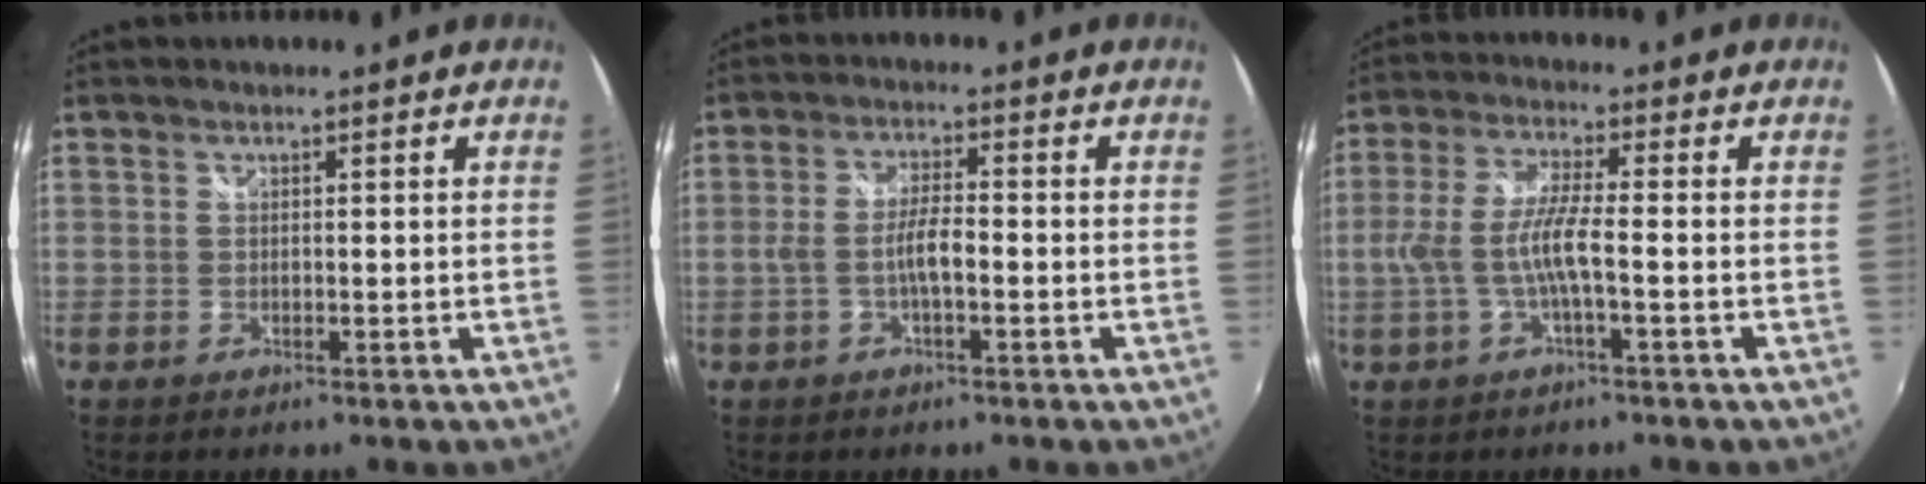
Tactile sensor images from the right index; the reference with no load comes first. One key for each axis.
{"total": 4.5, "fx": -1.4, "fy": 0.8, "fz": 4.2, "tx": -0.087, "ty": 0.006, "tz": -0.025}
{"total": 7.5, "fx": -1.8, "fy": 0.7, "fz": 7.3, "tx": -0.155, "ty": -0.001, "tz": -0.031}